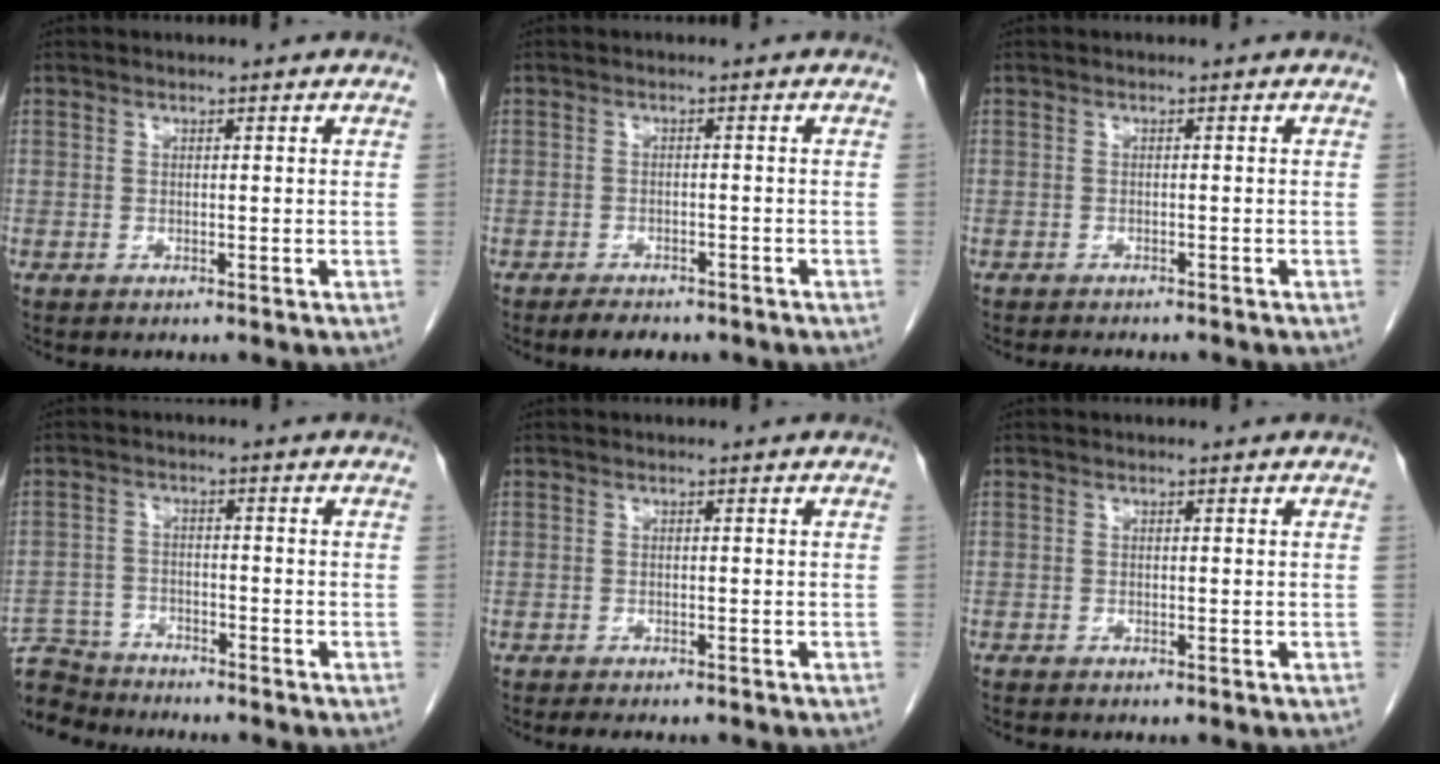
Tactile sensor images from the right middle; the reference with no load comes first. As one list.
[{"total": 4.2, "force": [-3.3, 1.6, 1.9], "torque": [-0.028, -0.004, -0.042]}, {"total": 4.0, "force": [-3.6, 0.8, 1.6], "torque": [-0.020, -0.006, -0.045]}, {"total": 9.0, "force": [-8.6, 2.5, 0.6], "torque": [-0.018, 0.006, -0.153]}, {"total": 4.5, "force": [-3.8, 1.1, 2.0], "torque": [-0.026, -0.008, -0.048]}, {"total": 1.3, "force": [-1.1, 0.2, 0.6], "torque": [-0.011, -0.003, -0.014]}]